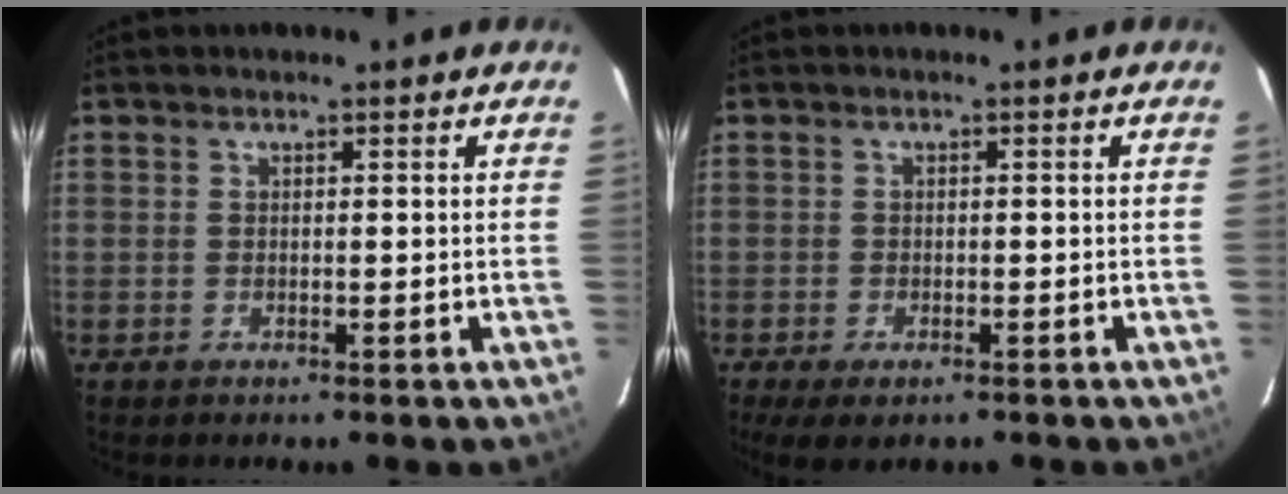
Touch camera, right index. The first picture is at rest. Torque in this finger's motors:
{"motor_torque": [0.57, -0.65, -0.03, -0.03]}